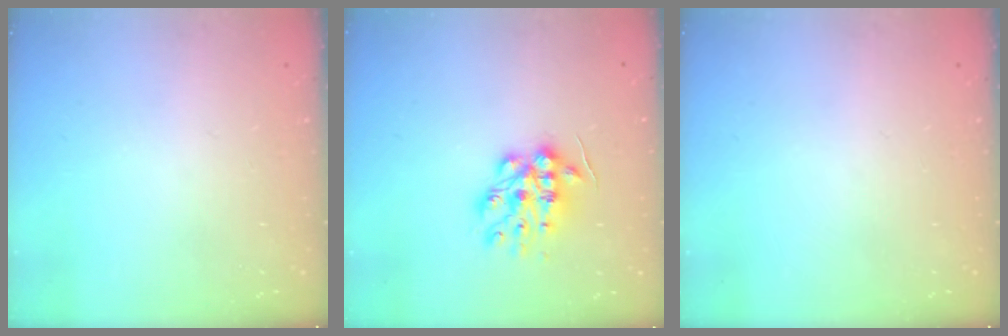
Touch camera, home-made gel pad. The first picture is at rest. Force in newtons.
{"total": 13.8, "press": 13.8, "slide": 0.3}
{"total": 0.0}